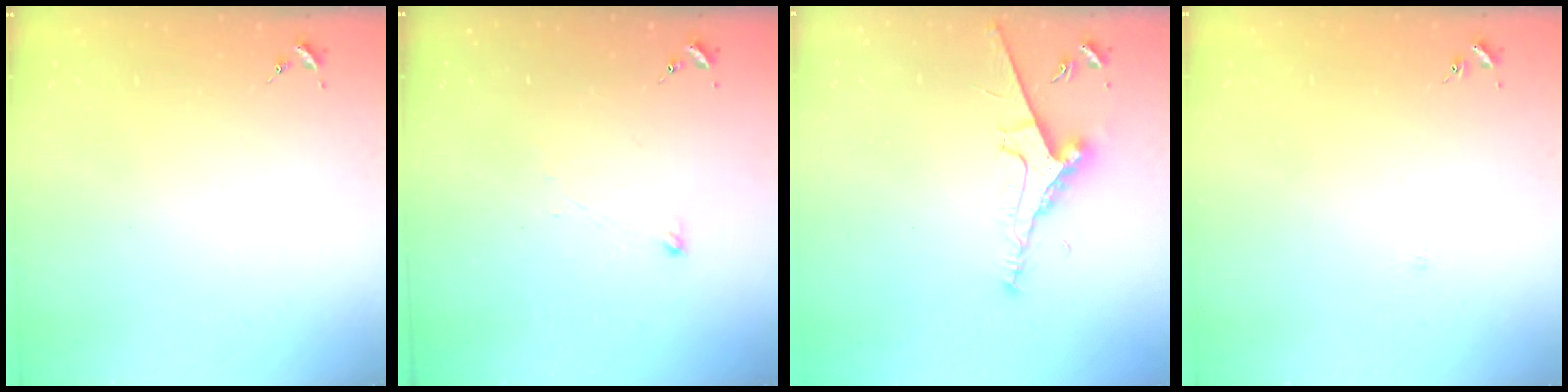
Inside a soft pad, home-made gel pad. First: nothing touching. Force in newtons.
{"total": 2.5, "press": 2.5, "slide": 0.2}
{"total": 9.4, "press": 9.3, "slide": 1.2}
{"total": 1.8, "press": 1.8, "slide": 0.3}